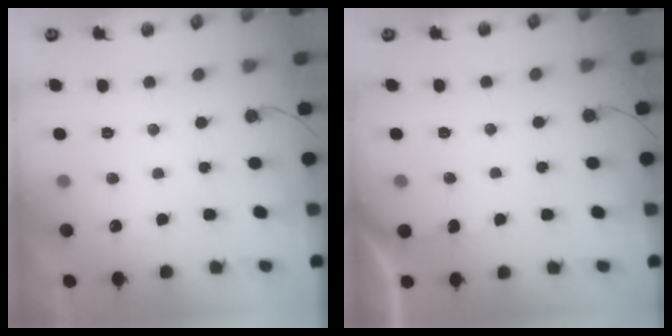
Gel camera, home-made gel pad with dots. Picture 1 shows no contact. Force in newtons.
{"total": 2.5, "press": 2.5, "slide": 0.4}